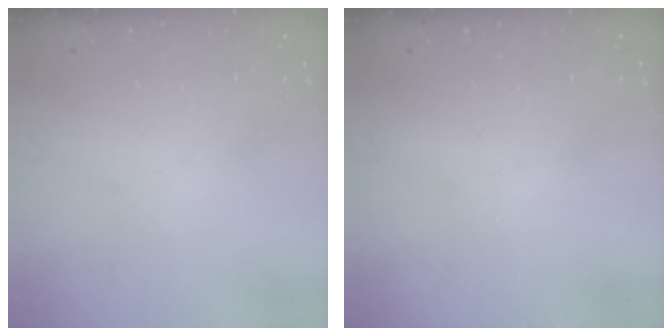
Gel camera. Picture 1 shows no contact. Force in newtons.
{"total": 0.0}